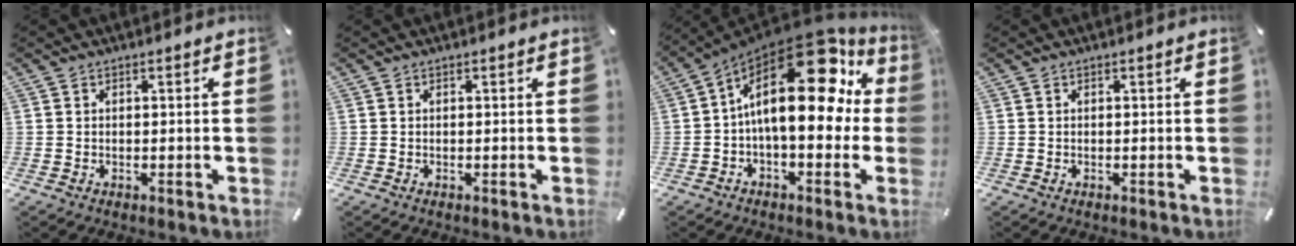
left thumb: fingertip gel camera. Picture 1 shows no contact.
{"total": 0.0}
{"total": 22.7, "force": [6.1, 10.9, 19.0], "torque": [-0.305, -0.043, 0.102]}
{"total": 0.0}